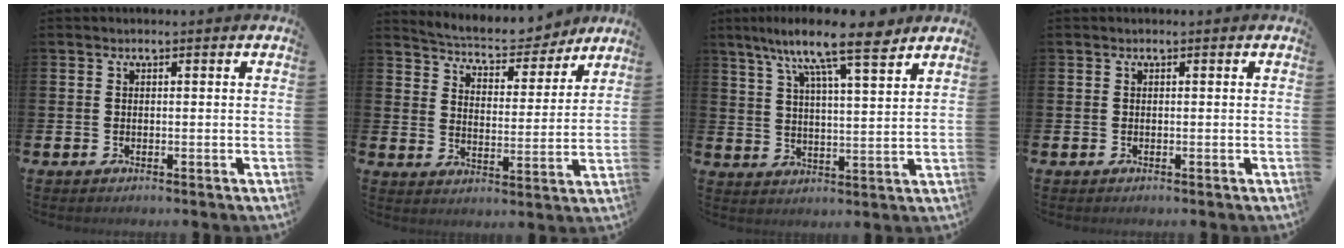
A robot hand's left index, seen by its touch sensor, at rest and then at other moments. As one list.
[{"total": 6.4, "force": [6.2, 1.3, 0.9], "torque": [-0.045, -0.050, 0.104]}, {"total": 11.8, "force": [9.6, 1.7, 6.7], "torque": [-0.124, -0.046, 0.162]}, {"total": 0.0}]